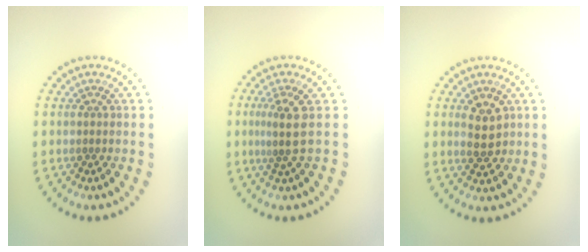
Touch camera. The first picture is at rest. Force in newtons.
{"total": 2.6, "press": 2.0, "slide": 1.7}
{"total": 2.8, "press": 2.8, "slide": 0.3}